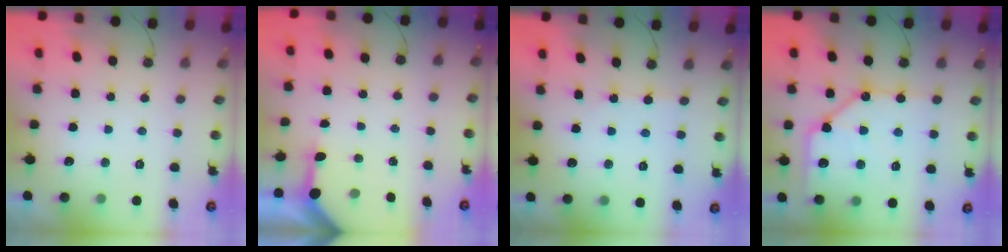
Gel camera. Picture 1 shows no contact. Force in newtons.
{"total": 3.3, "press": 3.3, "slide": 0.3}
{"total": 2.8, "press": 2.8, "slide": 0.4}
{"total": 13.9, "press": 13.8, "slide": 1.5}